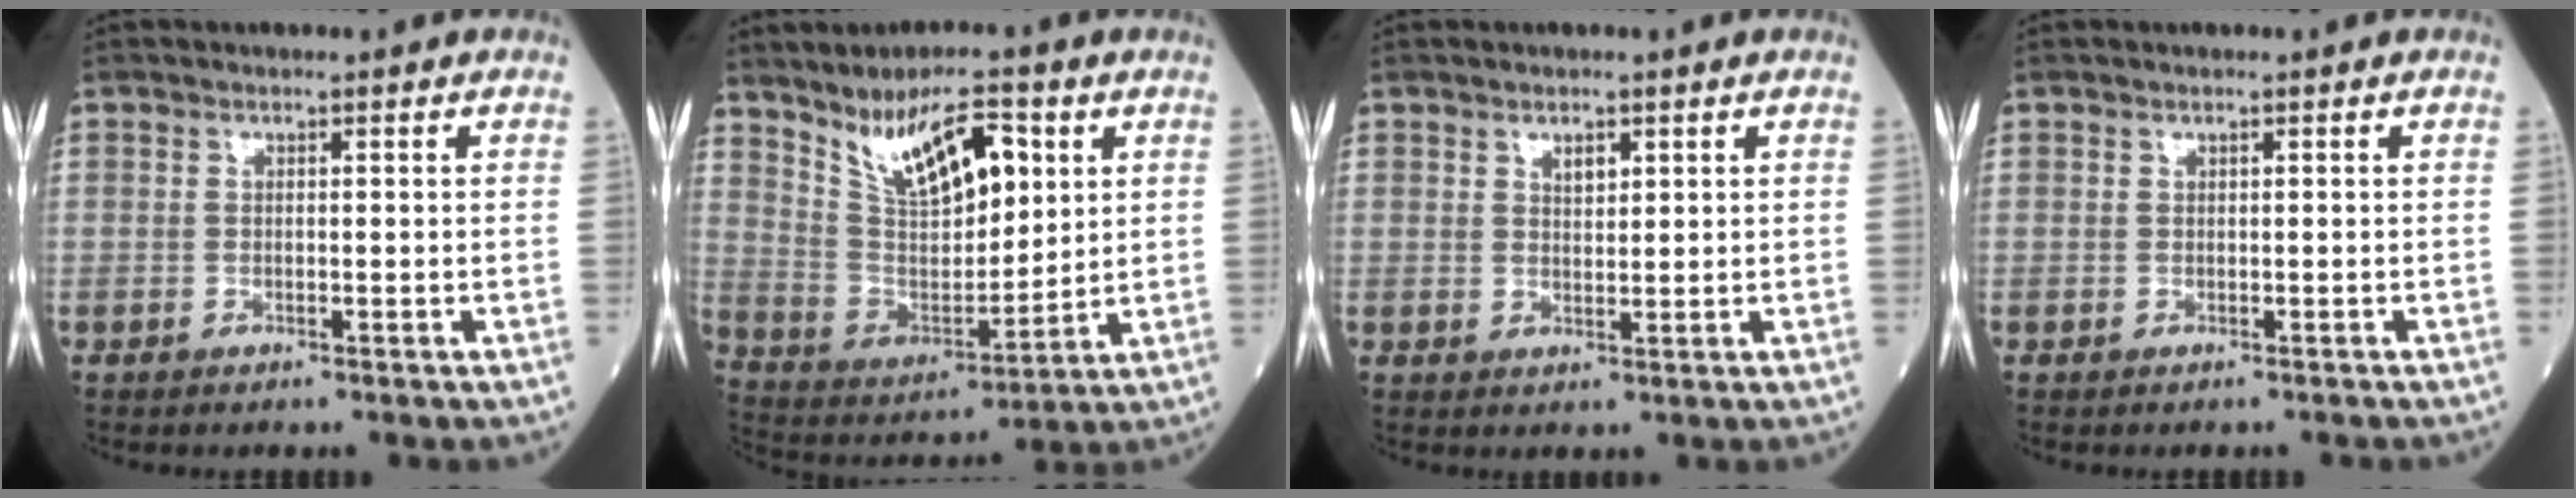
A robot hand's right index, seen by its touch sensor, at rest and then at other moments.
{"total": 13.7, "force": [6.7, 5.1, 10.8], "torque": [-0.197, 0.013, 0.132]}
{"total": 1.9, "force": [1.1, 0.8, 1.3], "torque": [-0.021, -0.001, 0.021]}
{"total": 0.0}